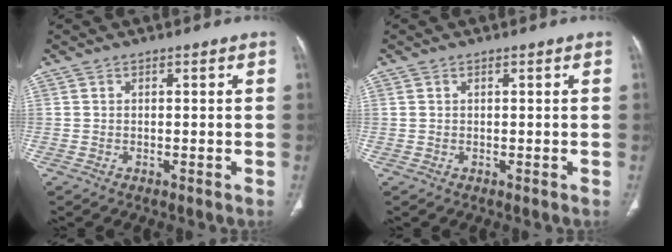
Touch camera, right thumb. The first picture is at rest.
{"total": 0.5, "force": [0.3, 0.2, 0.4], "torque": [-0.010, 0.009, 0.009]}